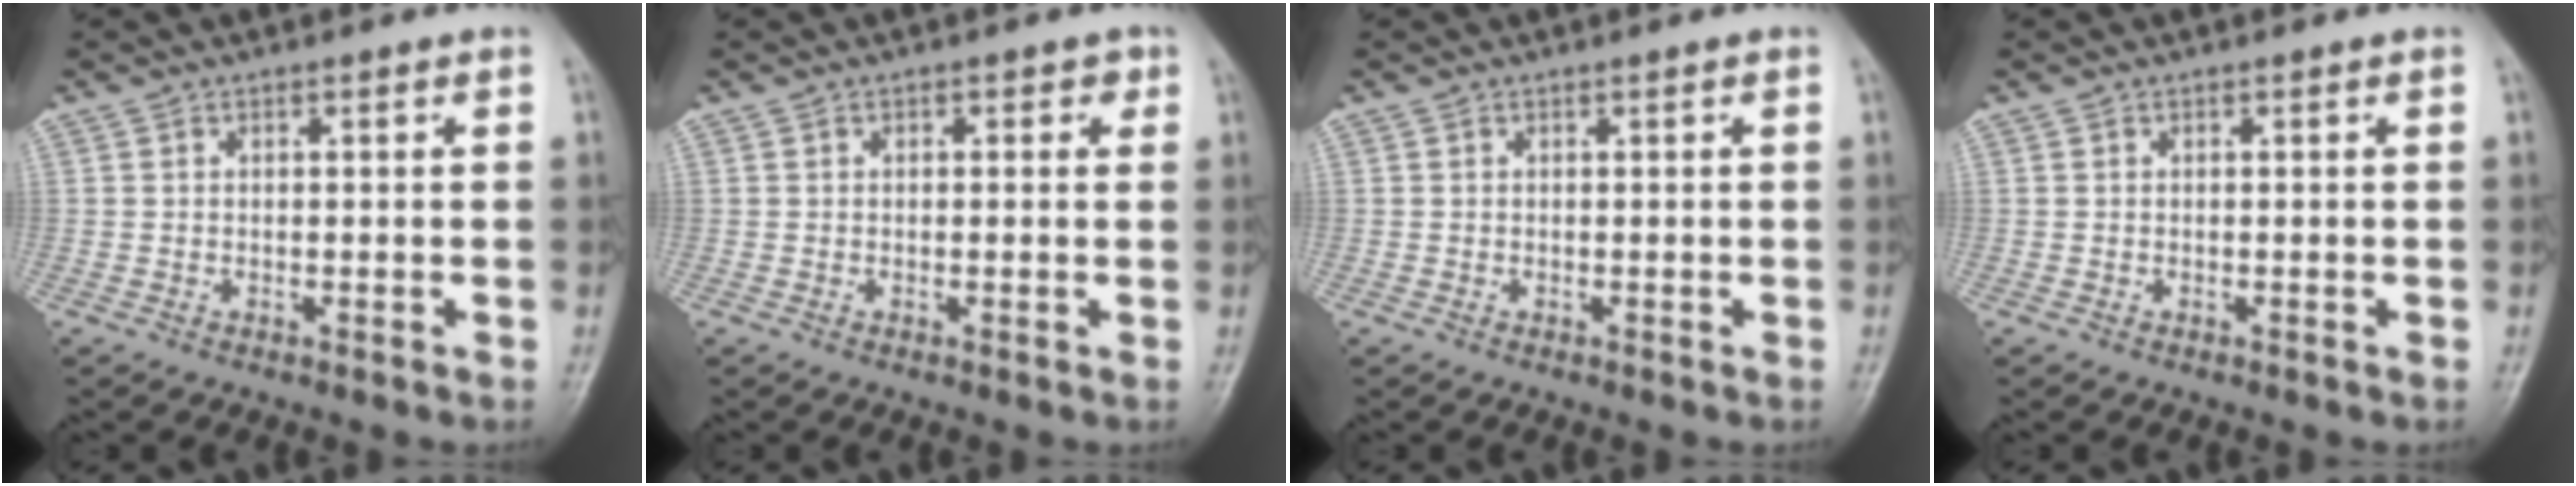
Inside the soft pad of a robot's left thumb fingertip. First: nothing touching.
{"total": 2.0, "force": [0.7, 1.3, 1.4], "torque": [-0.001, 0.002, 0.004]}
{"total": 0.0}
{"total": 0.0}